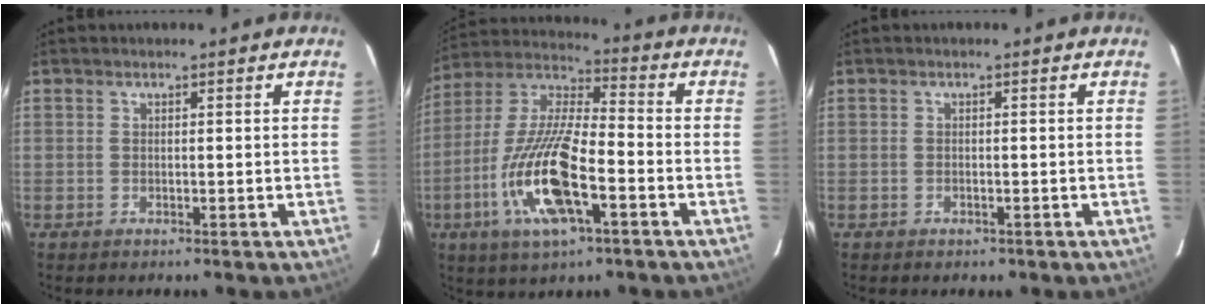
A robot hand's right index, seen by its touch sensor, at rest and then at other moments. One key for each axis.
{"total": 16.8, "fx": -5.9, "fy": 3.9, "fz": 15.3, "tx": -0.320, "ty": -0.009, "tz": -0.109}
{"total": 0.9, "fx": -0.6, "fy": 0.6, "fz": 0.3, "tx": -0.006, "ty": 0.001, "tz": -0.006}